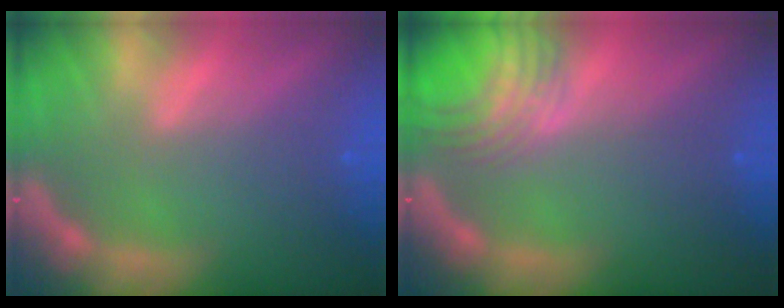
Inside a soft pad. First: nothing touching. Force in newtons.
{"total": 6.1}